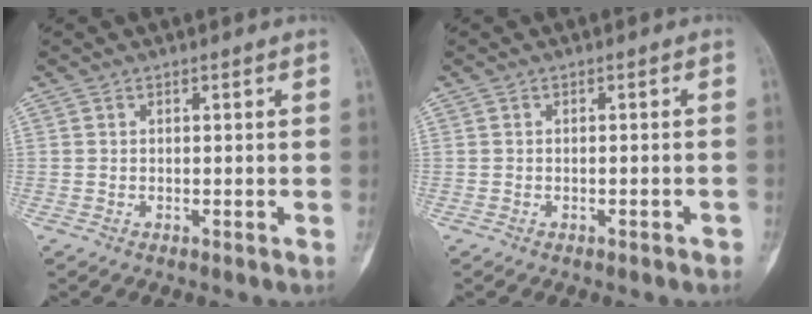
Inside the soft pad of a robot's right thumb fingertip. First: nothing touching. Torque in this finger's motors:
{"motor_torque": [-0.17, -0.02, -0.11, -0.26, -0.02]}